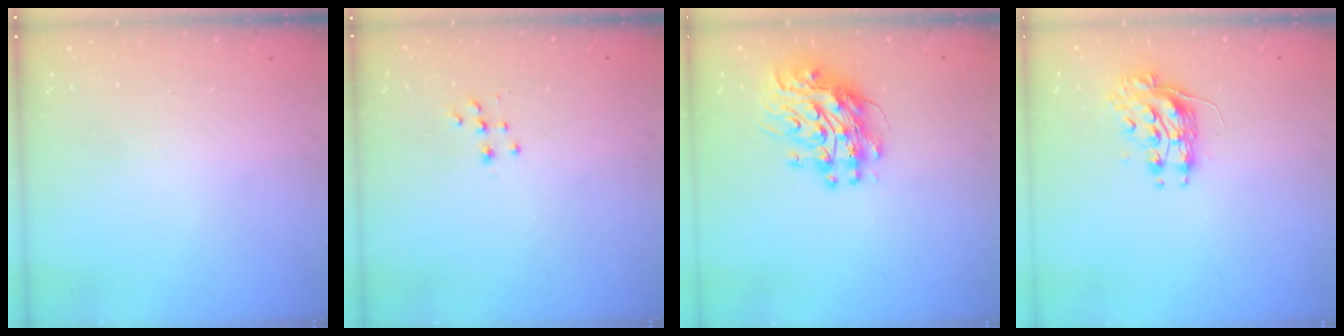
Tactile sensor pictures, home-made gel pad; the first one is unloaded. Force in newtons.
{"total": 6.8, "press": 6.8, "slide": 0.5}
{"total": 12.5, "press": 12.5, "slide": 1.1}
{"total": 8.7, "press": 8.7, "slide": 0.4}